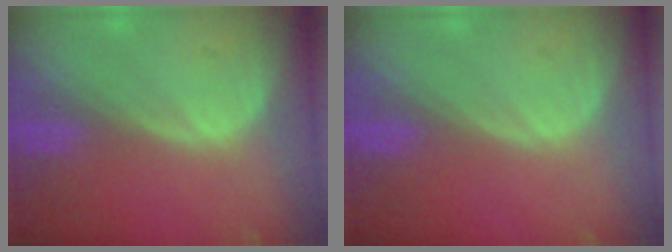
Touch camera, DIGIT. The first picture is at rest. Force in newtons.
{"total": 0.0}